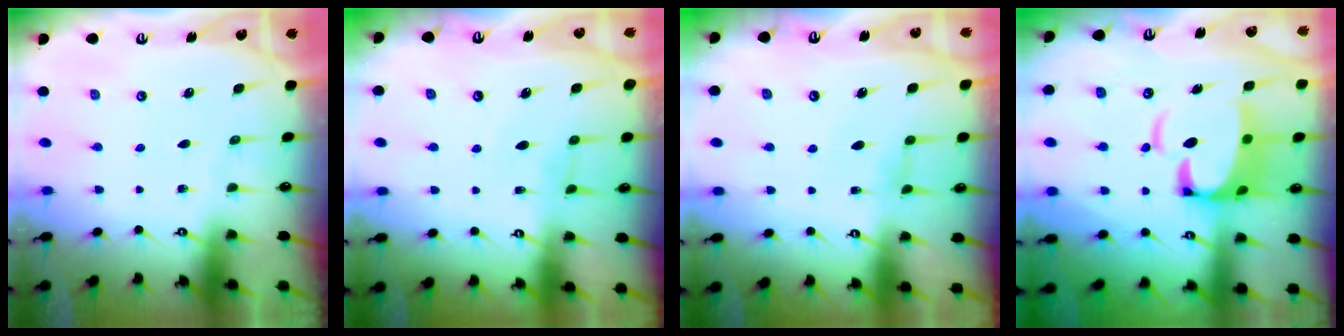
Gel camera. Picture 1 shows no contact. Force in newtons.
{"total": 0.6, "press": 0.4, "slide": 0.5}
{"total": 0.9, "press": 0.5, "slide": 0.7}
{"total": 9.5, "press": 9.3, "slide": 1.5}